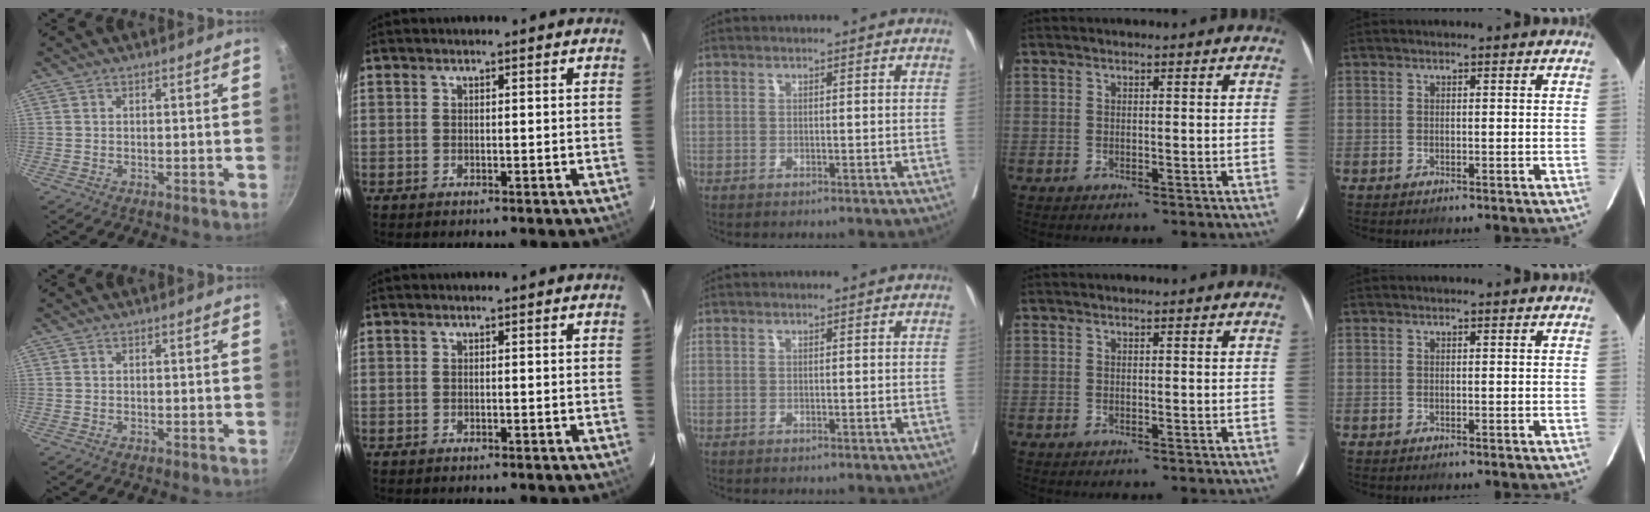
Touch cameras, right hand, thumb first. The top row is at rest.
{}